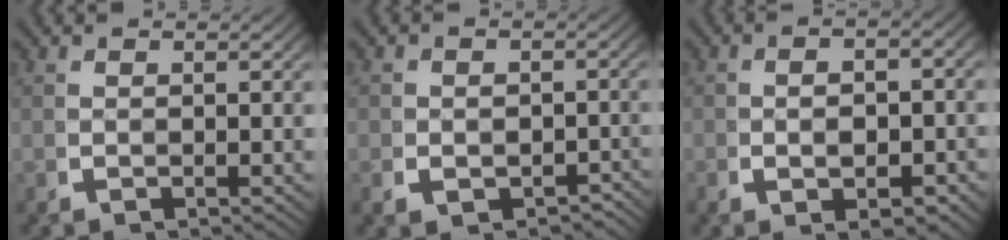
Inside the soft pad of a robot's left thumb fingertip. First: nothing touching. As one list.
[{"total": 3.0, "force": [-1.8, 2.1, 1.1], "torque": [-0.013, -0.017, -0.025]}, {"total": 3.9, "force": [-1.0, 2.1, 3.1], "torque": [-0.044, -0.007, -0.020]}]